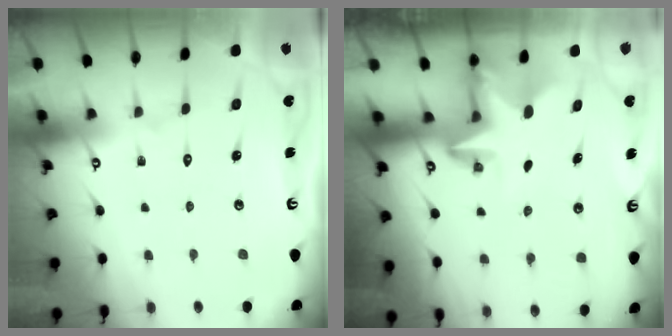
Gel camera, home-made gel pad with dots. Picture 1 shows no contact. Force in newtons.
{"total": 2.8, "press": 2.8, "slide": 0.3}